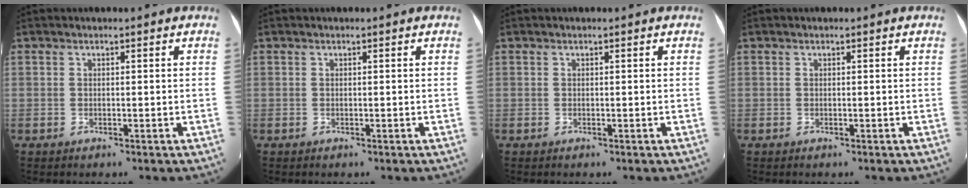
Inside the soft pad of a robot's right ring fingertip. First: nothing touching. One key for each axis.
{"total": 0.0}
{"total": 0.0}
{"total": 0.0}